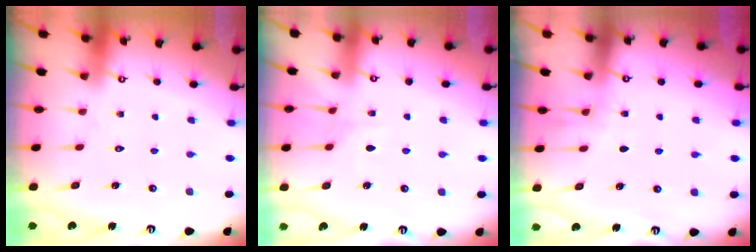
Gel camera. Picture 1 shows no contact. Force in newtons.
{"total": 3.7, "press": 3.6, "slide": 0.5}
{"total": 3.7, "press": 3.4, "slide": 1.3}